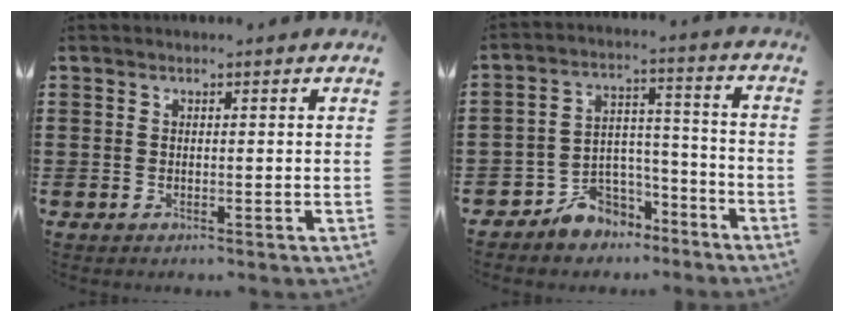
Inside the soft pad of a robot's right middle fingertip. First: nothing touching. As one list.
[{"total": 6.2, "force": [-5.5, 3.0, 0.0], "torque": [-0.012, 0.017, -0.112]}]